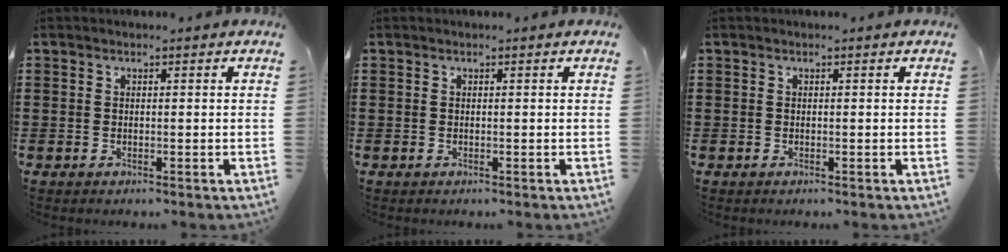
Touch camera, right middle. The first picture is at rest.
{"total": 0.0}
{"total": 0.0}